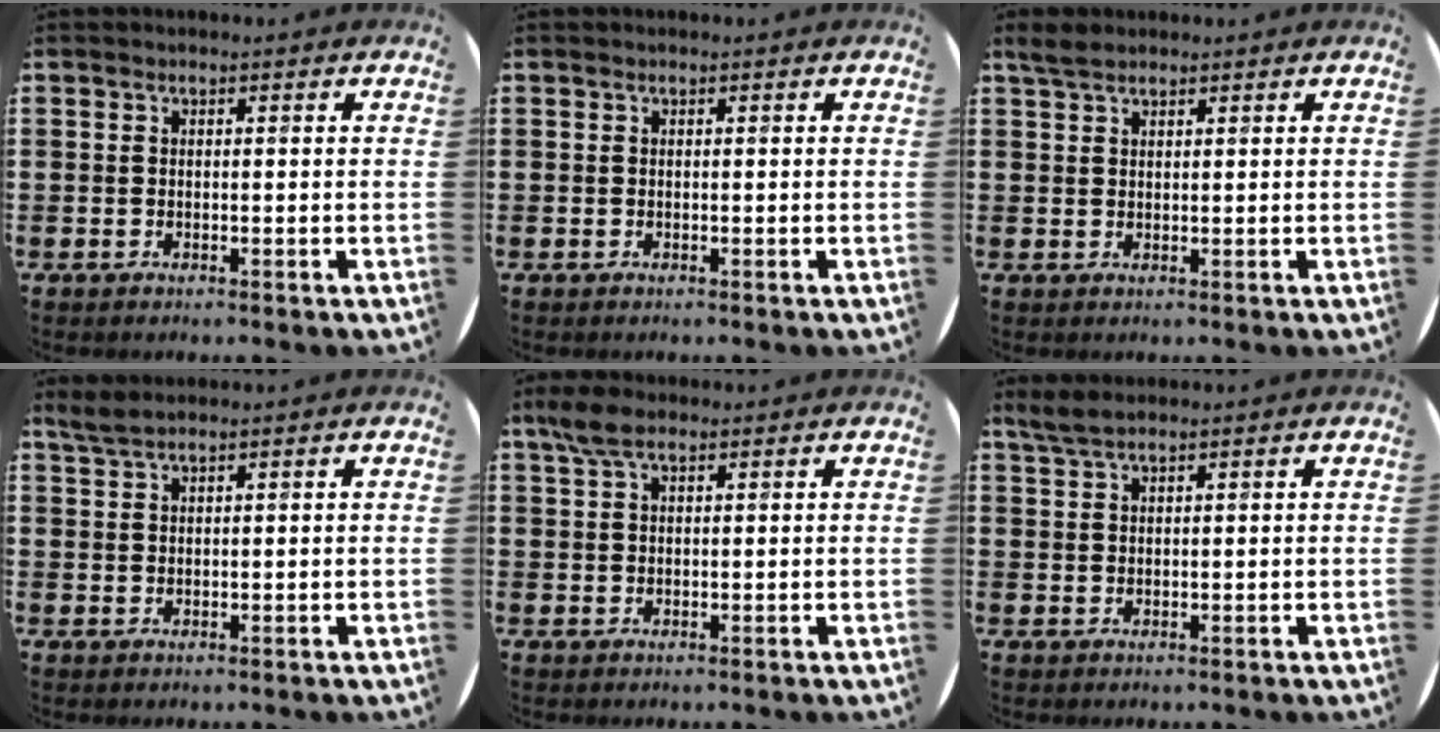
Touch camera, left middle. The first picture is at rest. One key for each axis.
{"total": 0.0}
{"total": 2.2, "fx": 1.9, "fy": 0.8, "fz": 0.8, "tx": -0.012, "ty": 0.003, "tz": 0.034}
{"total": 2.0, "fx": 1.8, "fy": 0.3, "fz": 0.9, "tx": -0.021, "ty": 0.003, "tz": 0.033}
{"total": 3.5, "fx": 2.2, "fy": 1.5, "fz": 2.2, "tx": -0.049, "ty": 0.007, "tz": 0.041}
{"total": 2.4, "fx": 2.0, "fy": 0.4, "fz": 1.2, "tx": -0.027, "ty": 0.003, "tz": 0.037}